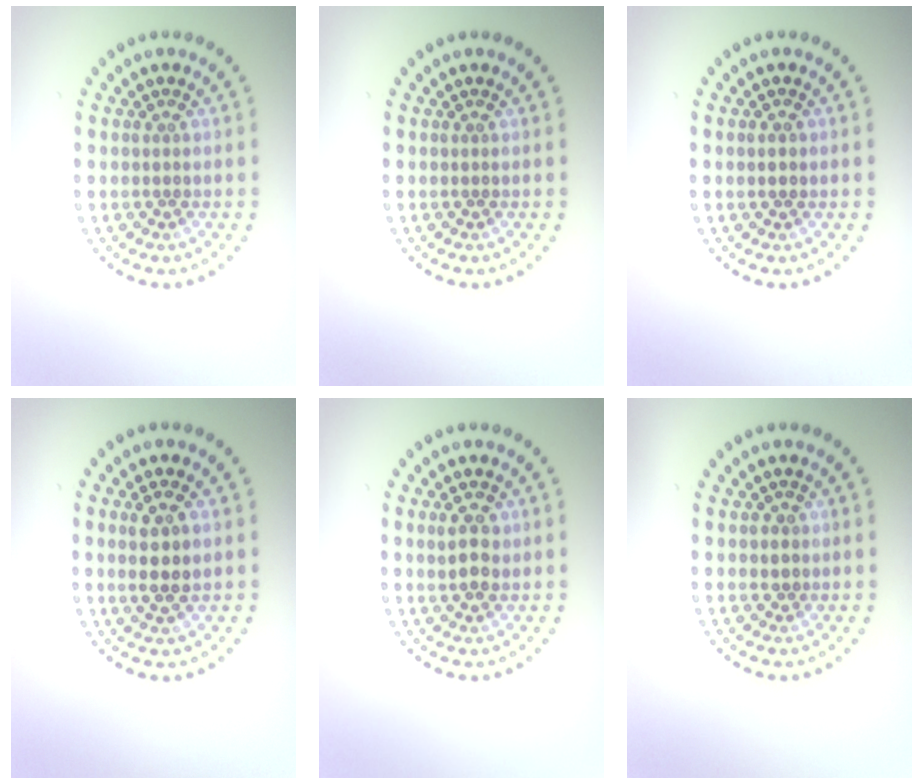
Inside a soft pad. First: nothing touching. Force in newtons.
{"total": 0.0}
{"total": 1.3, "press": 1.3, "slide": 0.3}
{"total": 2.8, "press": 2.7, "slide": 0.8}
{"total": 2.6, "press": 2.5, "slide": 0.5}
{"total": 0.7, "press": 0.5, "slide": 0.4}